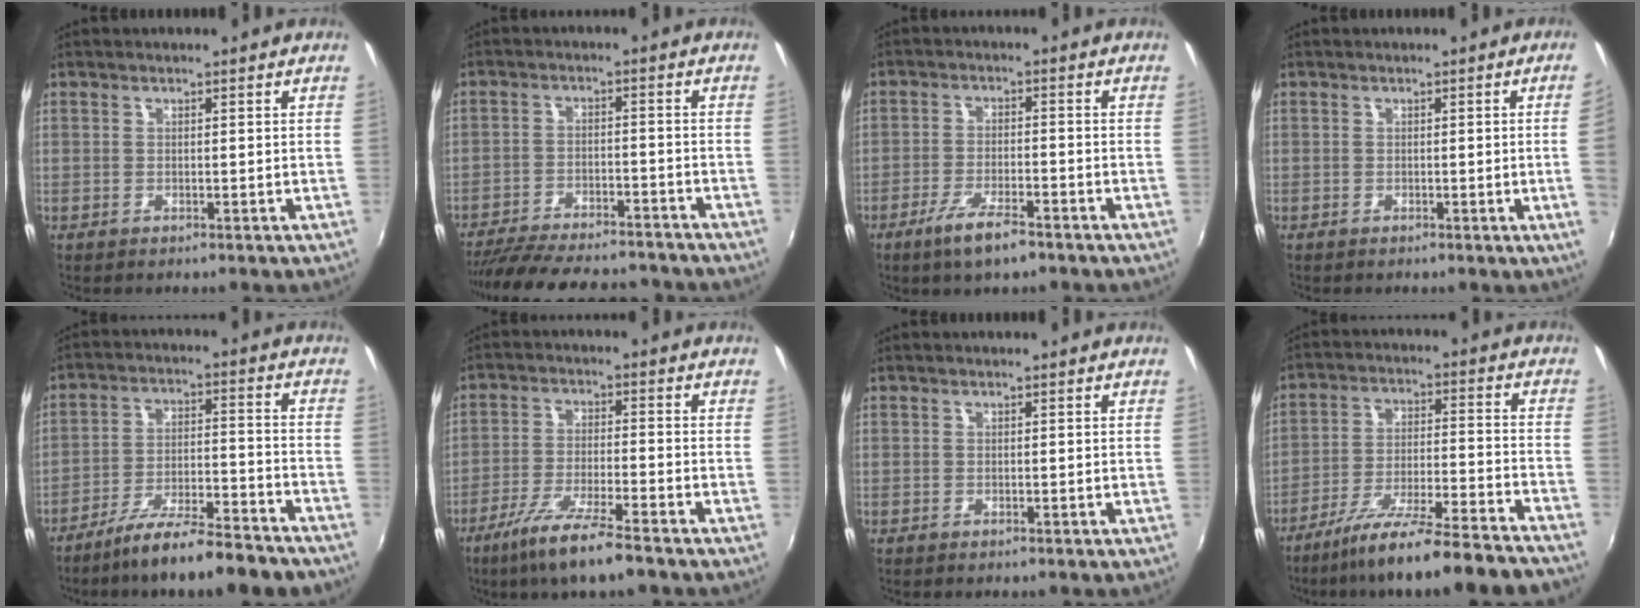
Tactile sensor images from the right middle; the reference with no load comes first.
{"total": 19.7, "force": [-17.2, 4.8, 8.4], "torque": [-0.172, -0.016, -0.244]}
{"total": 7.1, "force": [-4.8, 1.5, 4.9], "torque": [-0.111, -0.011, -0.086]}
{"total": 2.8, "force": [-0.1, -1.6, 2.3], "torque": [-0.031, -0.012, 0.003]}
{"total": 15.9, "force": [-13.3, 2.4, 8.4], "torque": [-0.148, -0.015, -0.199]}
{"total": 10.4, "force": [-7.5, 0.7, 7.2], "torque": [-0.157, -0.023, -0.134]}
{"total": 0.0}
{"total": 20.7, "force": [-18.2, -0.1, 9.9], "torque": [-0.176, -0.050, -0.271]}